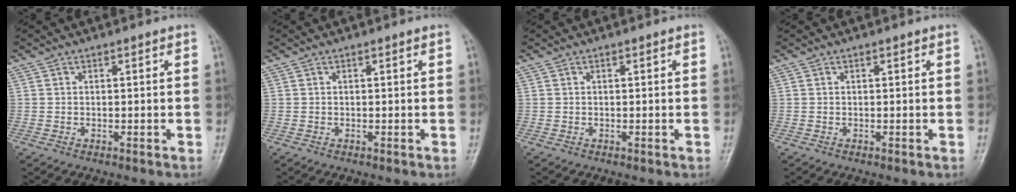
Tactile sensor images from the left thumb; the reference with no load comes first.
{"total": 0.0}
{"total": 0.0}
{"total": 0.0}